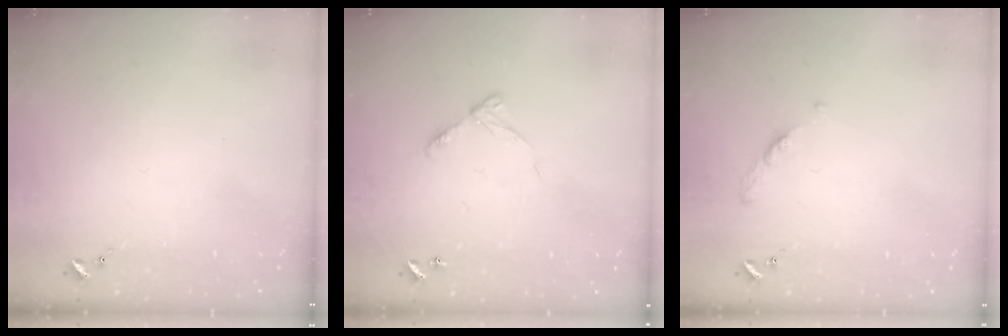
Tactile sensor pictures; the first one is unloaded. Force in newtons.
{"total": 6.8, "press": 6.8, "slide": 0.5}
{"total": 4.1, "press": 4.1, "slide": 0.5}